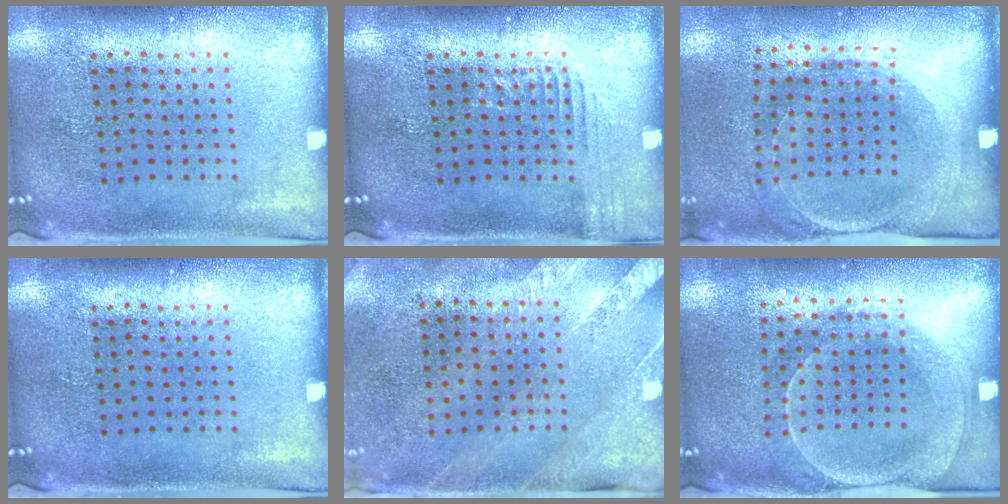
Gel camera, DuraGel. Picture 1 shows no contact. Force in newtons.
{"total": 1.2, "press": 1.2, "slide": 0.1}
{"total": 1.6, "press": 1.4, "slide": 0.8}
{"total": 0.0}
{"total": 2.6, "press": 2.1, "slide": 1.6}
{"total": 1.8, "press": 1.8, "slide": 0.5}